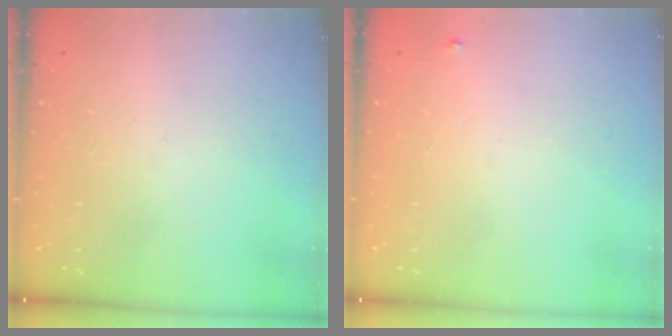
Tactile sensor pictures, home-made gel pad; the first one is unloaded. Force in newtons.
{"total": 3.2, "press": 3.2, "slide": 0.2}